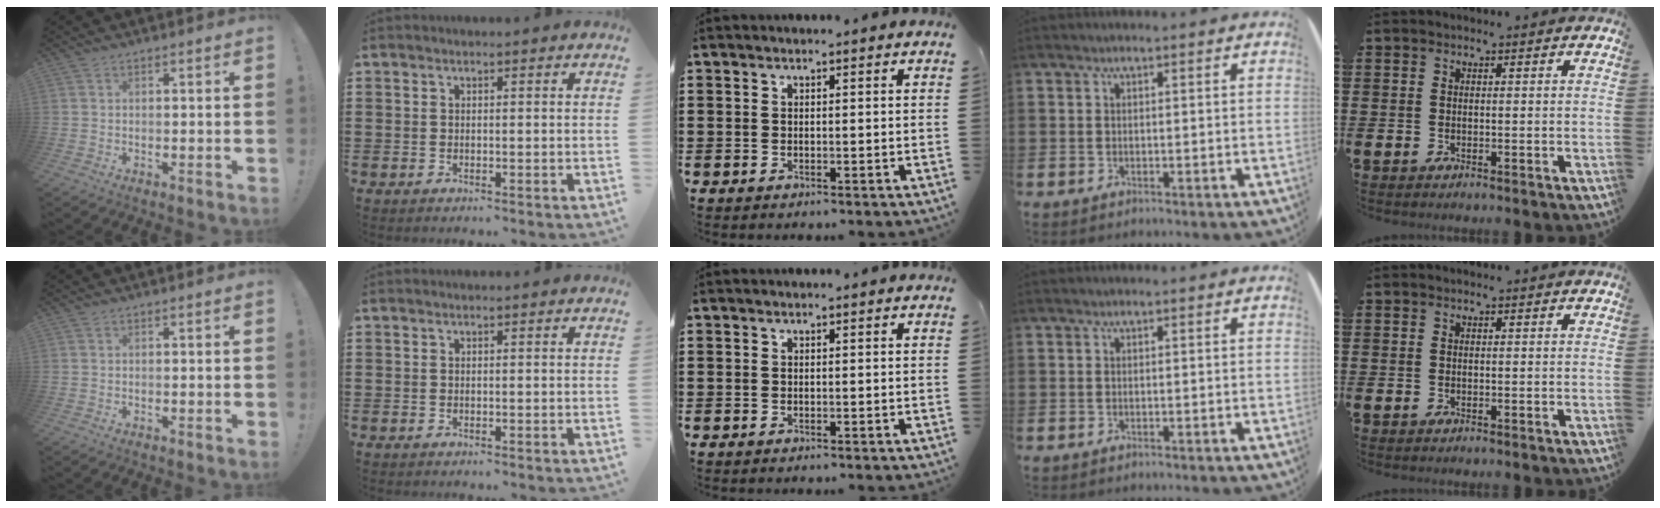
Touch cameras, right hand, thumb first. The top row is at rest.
{}